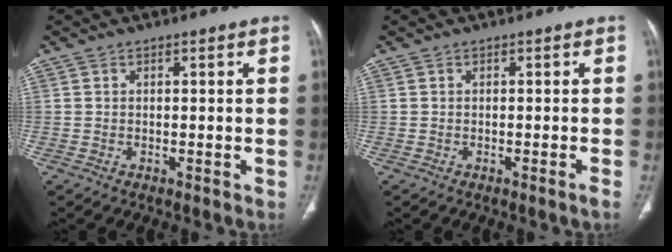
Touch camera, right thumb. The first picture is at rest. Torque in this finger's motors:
{"motor_torque": [-0.02, -0.28, 0.40, -0.25, 0.09]}